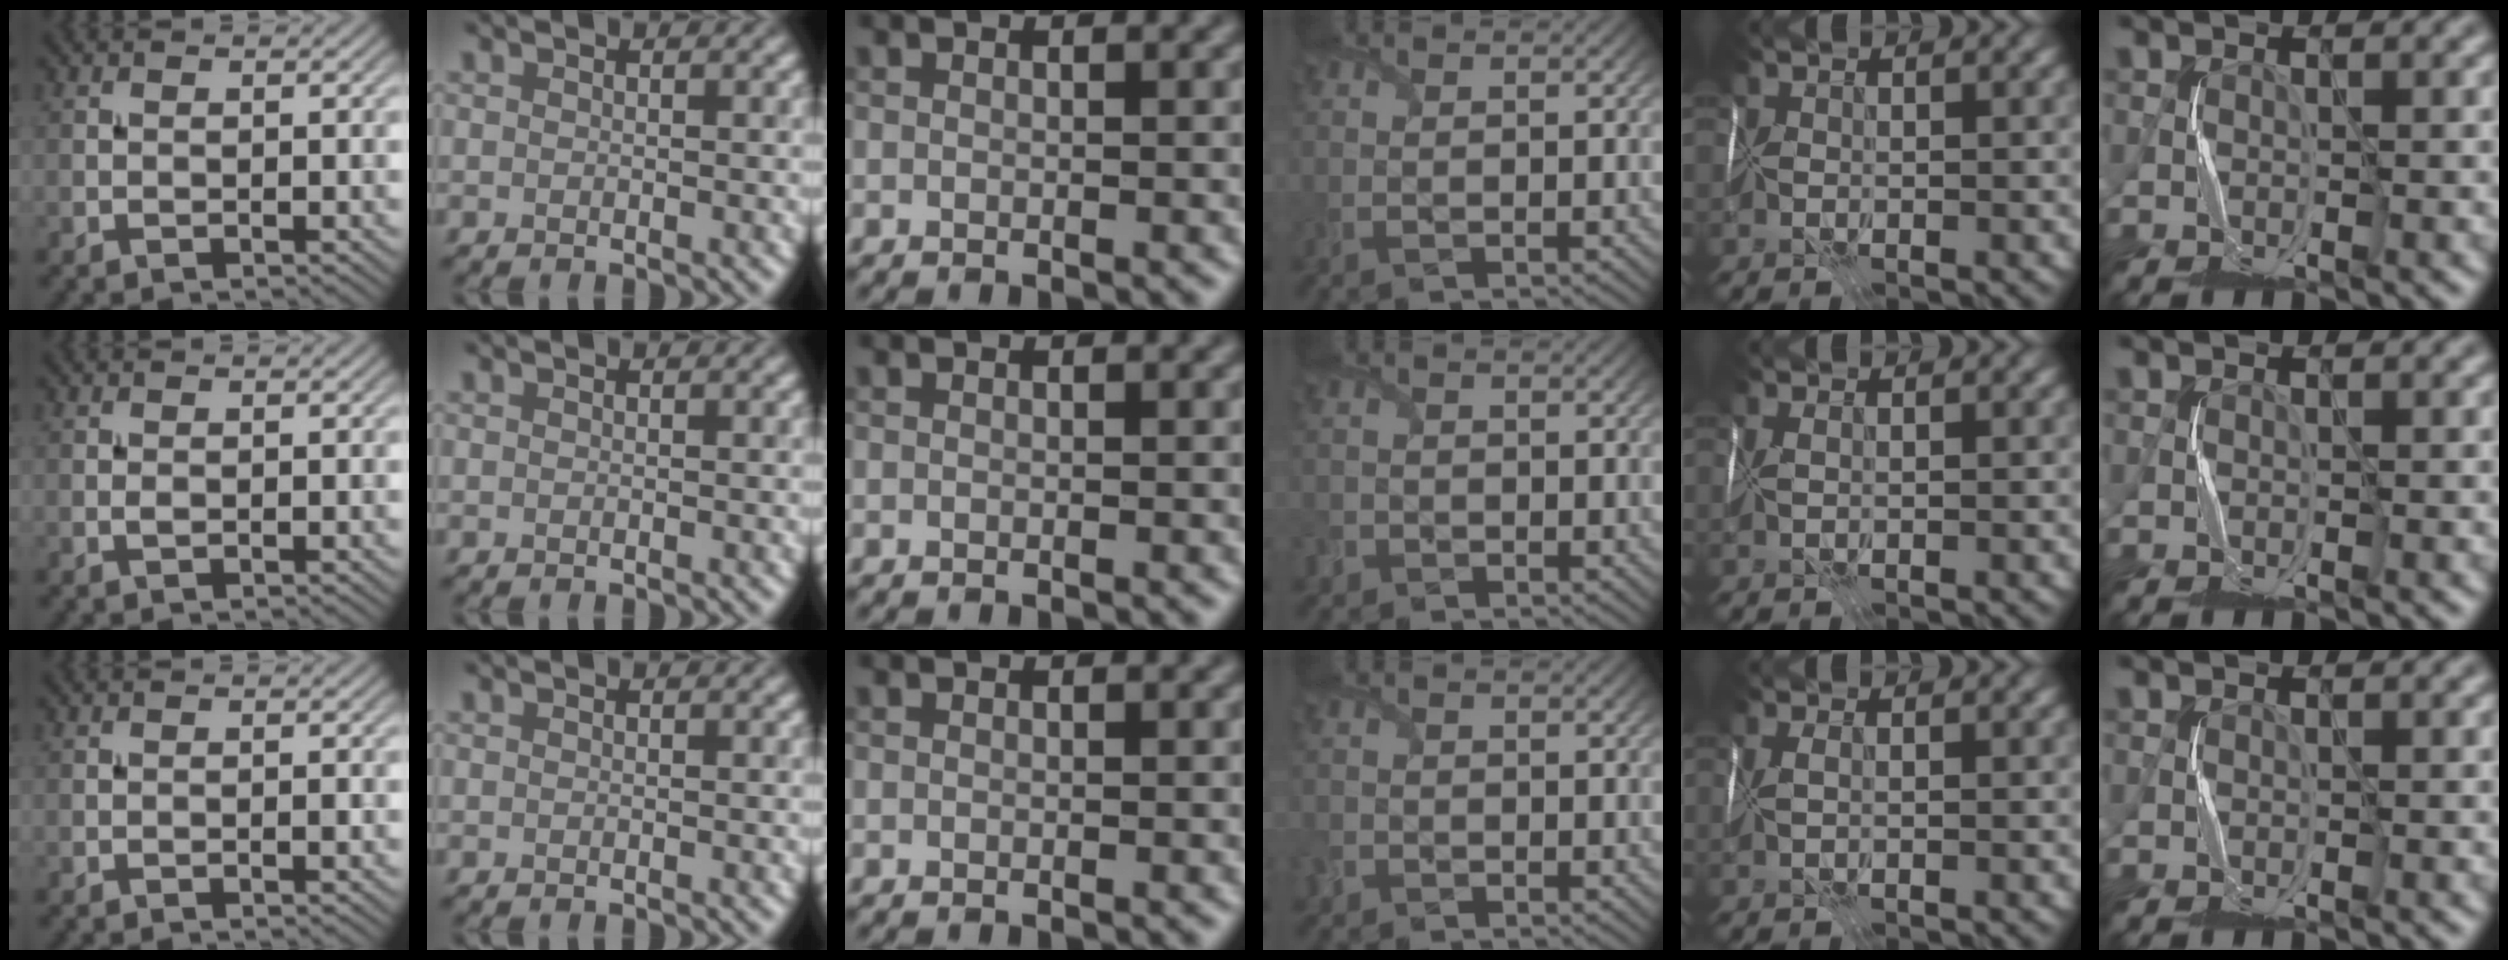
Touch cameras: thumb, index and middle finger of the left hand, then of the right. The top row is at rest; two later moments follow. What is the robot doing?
{"motion": "fold", "object": "shipping label"}